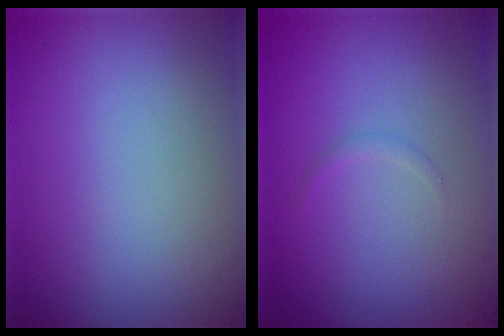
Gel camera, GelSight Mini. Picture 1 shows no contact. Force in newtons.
{"total": 0.5, "press": 0.5, "slide": 0.0}